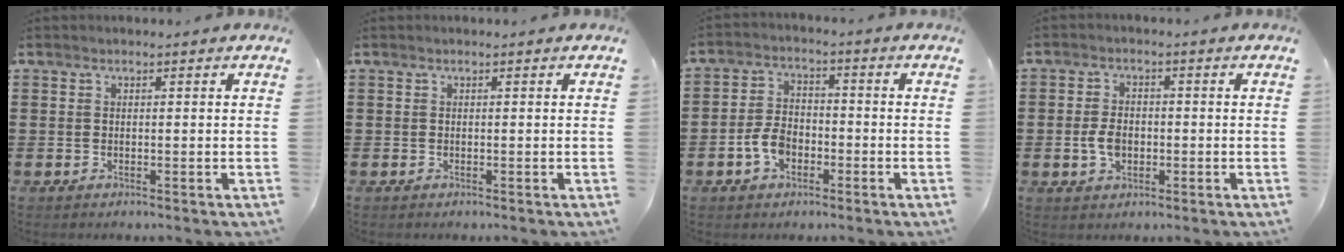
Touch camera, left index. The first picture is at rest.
{"total": 0.0}
{"total": 5.3, "force": [-2.2, 3.4, 3.5], "torque": [-0.090, 0.003, -0.049]}
{"total": 4.0, "force": [-0.7, 2.6, 3.0], "torque": [-0.071, 0.001, -0.017]}